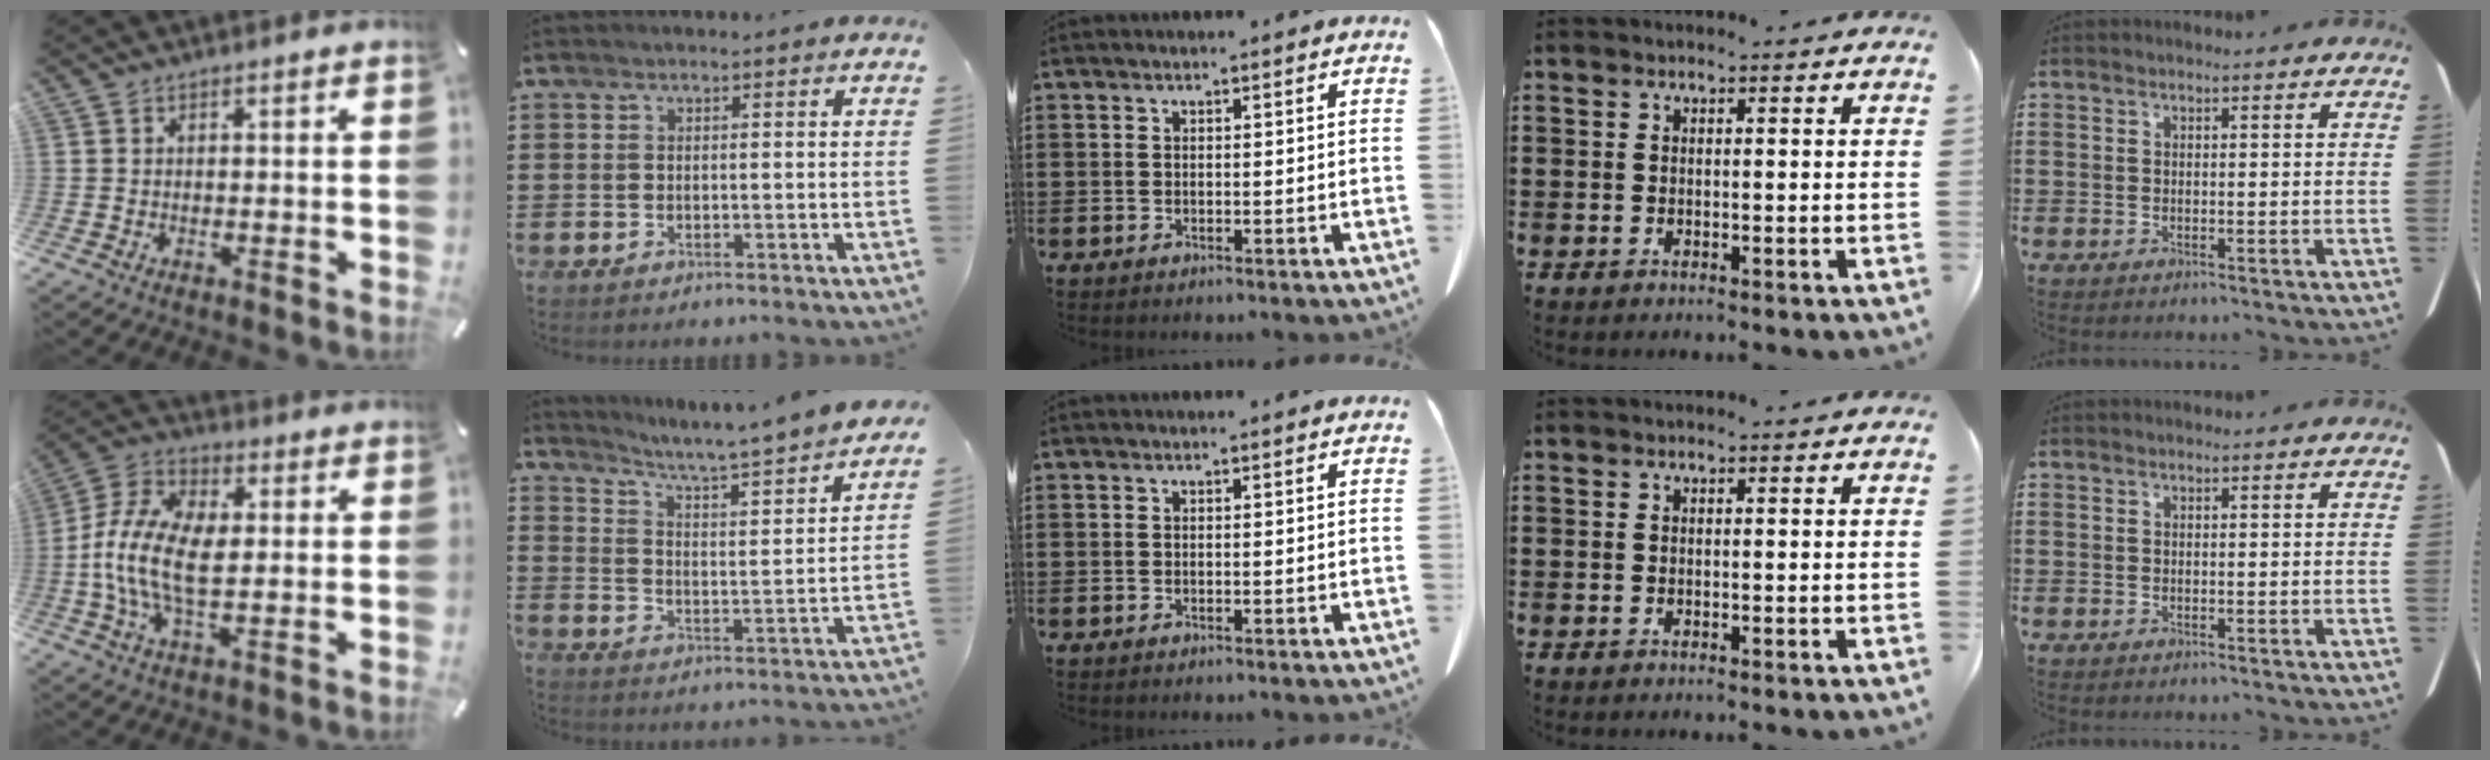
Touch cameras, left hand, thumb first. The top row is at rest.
{"thumb": {"total": 13.2, "force": [-1.0, 7.2, 11.1], "torque": [-0.249, -0.005, -0.018]}, "index": {"total": 4.3, "force": [3.8, -1.1, 1.7], "torque": [-0.053, -0.047, 0.051]}}